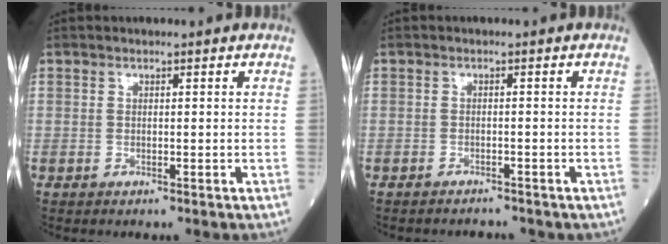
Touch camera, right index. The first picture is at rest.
{"total": 5.3, "force": [-4.6, 2.2, 1.6], "torque": [-0.033, 0.002, -0.052]}